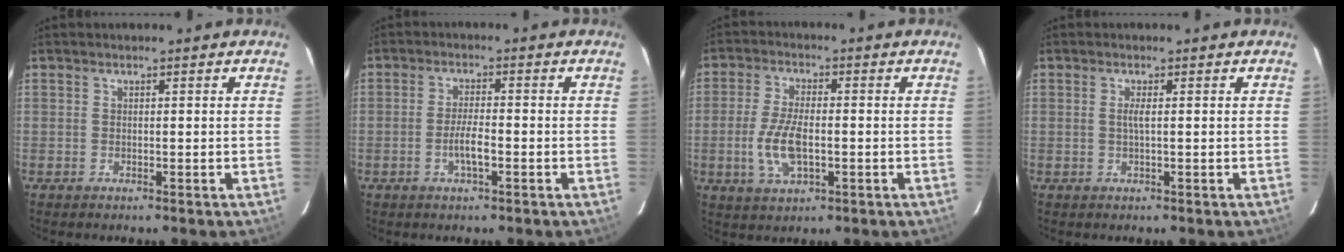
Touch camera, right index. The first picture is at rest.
{"total": 3.8, "force": [-1.6, 0.8, 3.4], "torque": [-0.069, -0.001, -0.028]}
{"total": 8.5, "force": [-1.9, 3.8, 7.4], "torque": [-0.157, -0.004, -0.034]}
{"total": 1.2, "force": [0.1, -0.2, 1.2], "torque": [-0.024, 0.000, 0.000]}